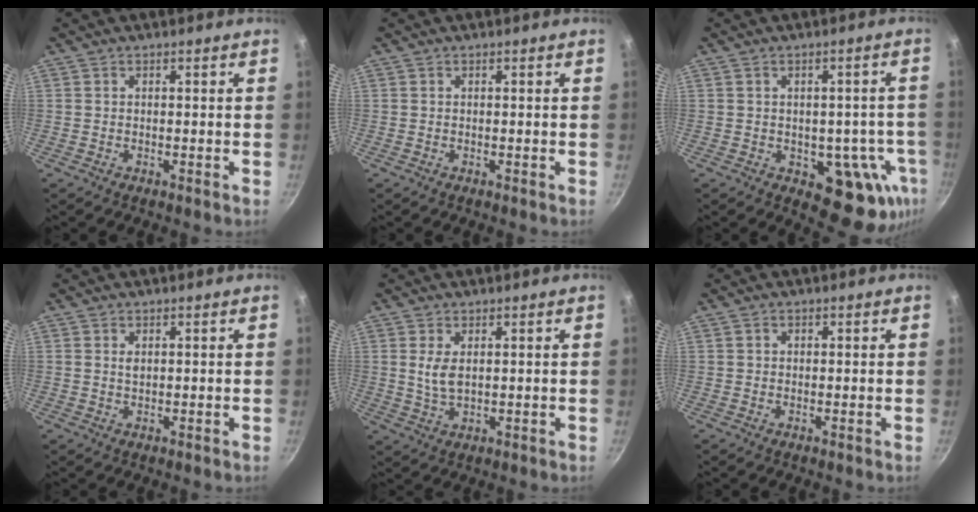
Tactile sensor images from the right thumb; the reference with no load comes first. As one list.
[{"total": 0.0}, {"total": 12.1, "force": [-3.4, 7.6, 8.7], "torque": [-0.044, 0.011, -0.036]}, {"total": 1.2, "force": [0.4, 0.7, 0.9], "torque": [-0.015, 0.001, 0.008]}, {"total": 4.3, "force": [1.0, 2.2, 3.5], "torque": [-0.067, -0.010, 0.024]}, {"total": 0.8, "force": [0.2, 0.7, 0.3], "torque": [-0.002, 0.004, 0.002]}]